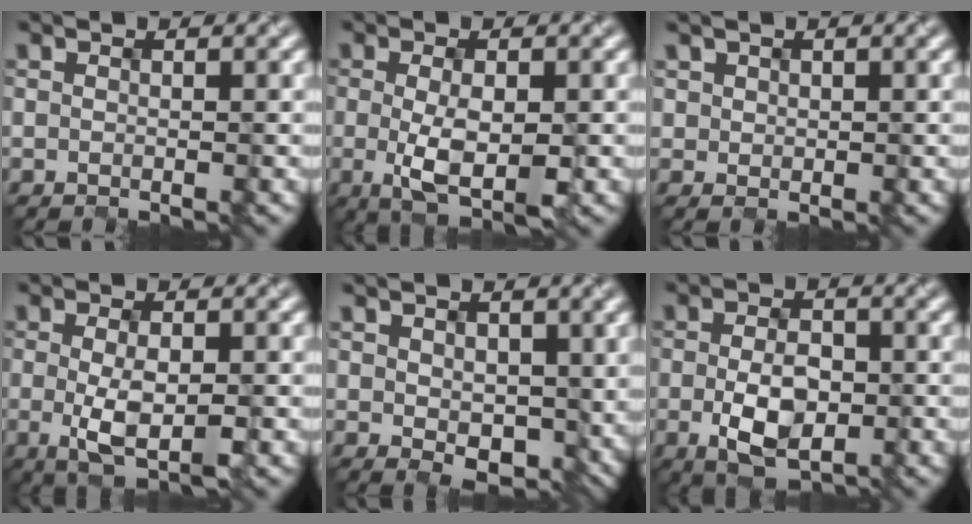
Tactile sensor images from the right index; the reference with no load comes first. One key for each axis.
{"total": 4.5, "fx": -1.2, "fy": 1.6, "fz": 4.0, "tx": -0.080, "ty": -0.009, "tz": -0.012}
{"total": 0.8, "fx": 0.5, "fy": 0.5, "fz": -0.4, "tx": -0.003, "ty": 0.001, "tz": 0.023}
{"total": 4.0, "fx": -1.2, "fy": 1.3, "fz": 3.6, "tx": -0.075, "ty": -0.008, "tz": -0.013}
{"total": 3.9, "fx": 0.3, "fy": 2.5, "fz": 3.0, "tx": -0.058, "ty": -0.007, "tz": 0.016}
{"total": 4.9, "fx": -1.3, "fy": 2.8, "fz": 3.8, "tx": -0.077, "ty": -0.005, "tz": -0.017}